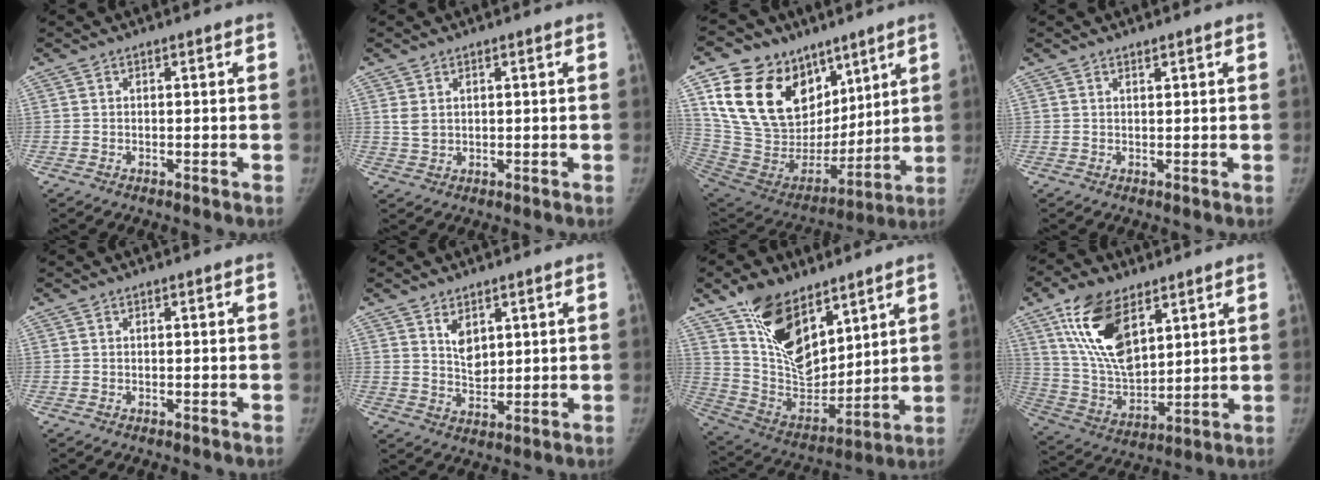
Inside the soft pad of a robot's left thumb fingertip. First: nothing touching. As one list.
[{"total": 2.6, "force": [1.2, 1.8, 1.5], "torque": [-0.026, -0.005, 0.033]}, {"total": 26.3, "force": [13.0, 17.9, 14.2], "torque": [-0.220, -0.016, 0.255]}, {"total": 1.0, "force": [0.8, 0.3, 0.5], "torque": [-0.004, -0.006, 0.015]}, {"total": 0.0}, {"total": 5.0, "force": [2.5, 3.0, 3.1], "torque": [-0.034, -0.024, 0.052]}, {"total": 19.3, "force": [11.8, 10.2, 11.4], "torque": [-0.154, -0.063, 0.231]}, {"total": 17.5, "force": [9.1, 8.9, 12.0], "torque": [-0.196, -0.039, 0.180]}]